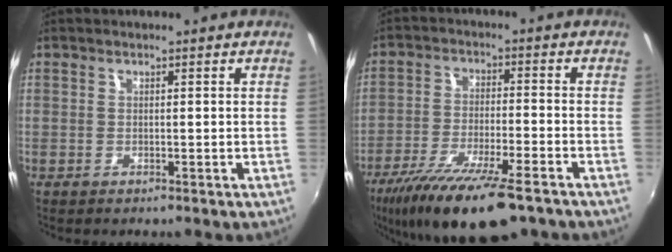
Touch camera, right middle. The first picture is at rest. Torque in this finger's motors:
{"motor_torque": [1.30, -0.84, 0.38, 0.10]}